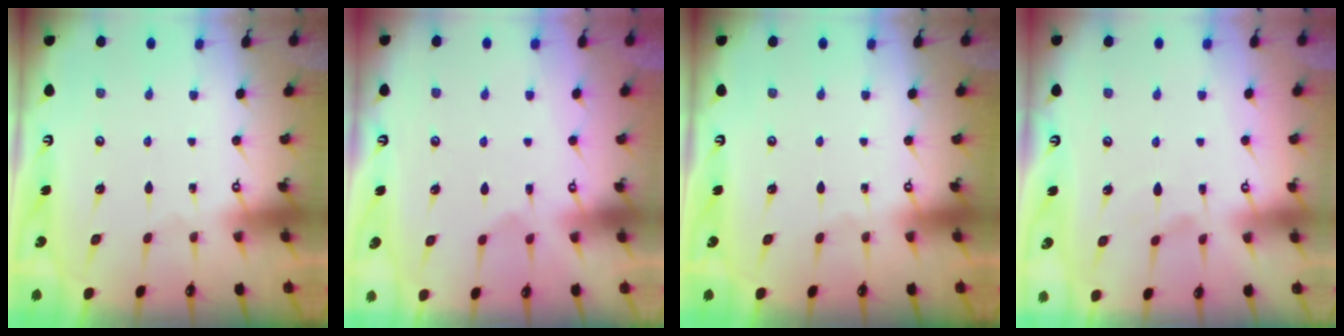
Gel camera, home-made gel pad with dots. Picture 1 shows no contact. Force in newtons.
{"total": 2.9, "press": 2.7, "slide": 1.1}
{"total": 0.0}
{"total": 2.2, "press": 1.9, "slide": 1.1}